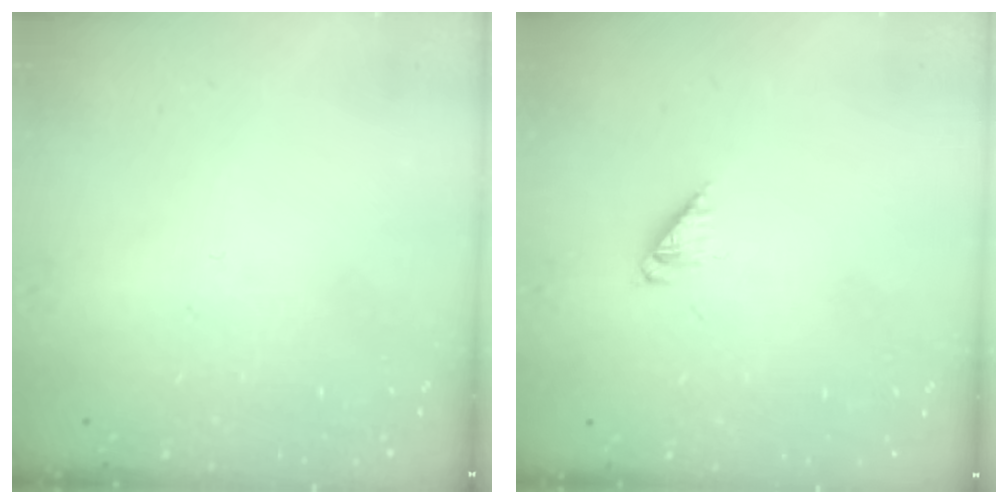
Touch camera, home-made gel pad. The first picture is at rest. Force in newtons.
{"total": 2.7, "press": 2.7, "slide": 0.4}